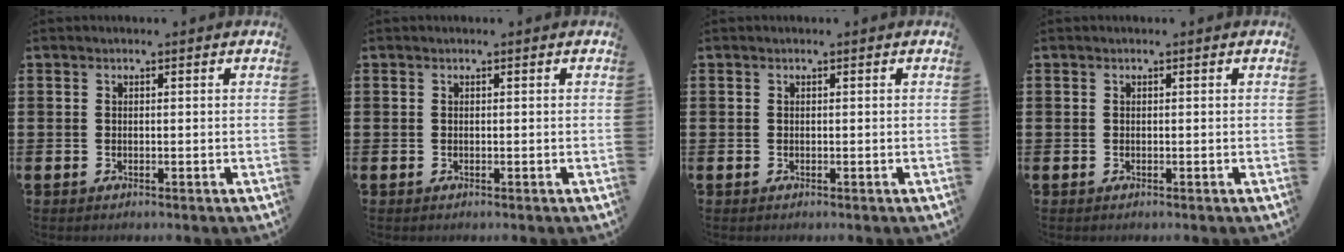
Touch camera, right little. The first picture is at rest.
{"total": 0.0}
{"total": 0.0}
{"total": 0.0}